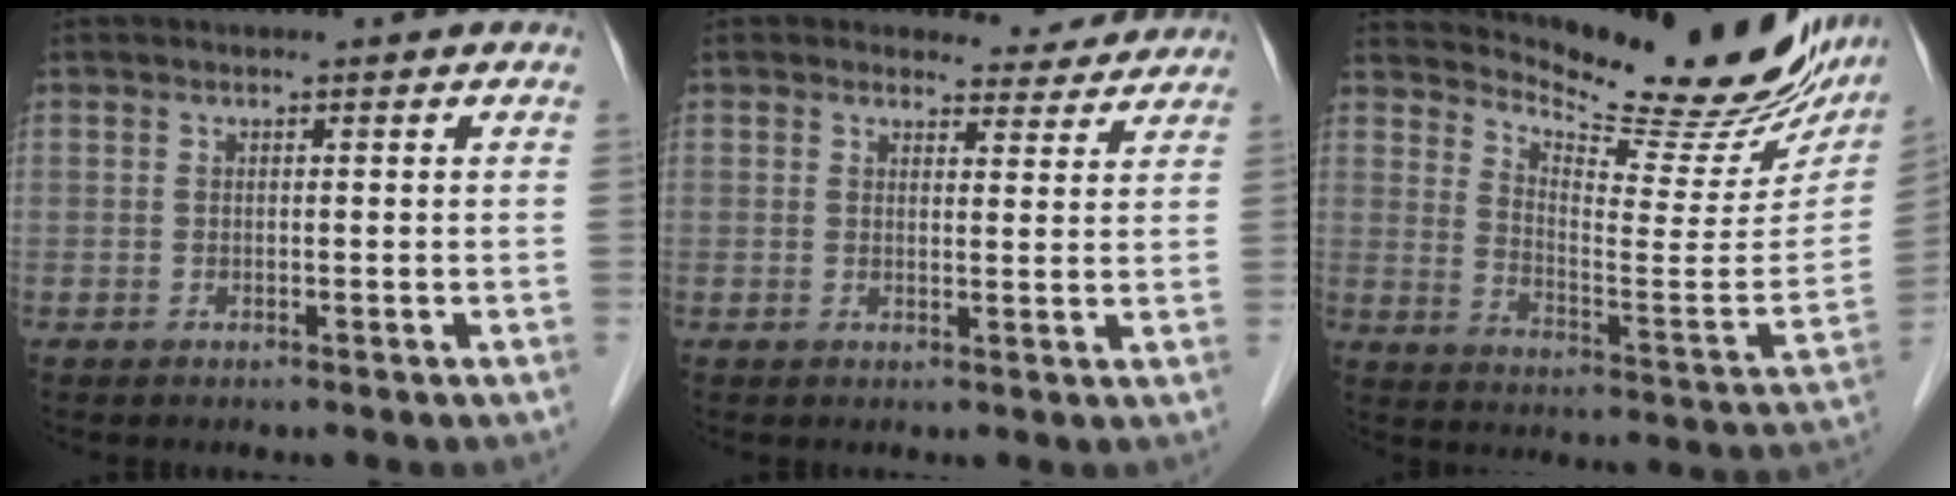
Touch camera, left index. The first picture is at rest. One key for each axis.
{"total": 4.6, "fx": 4.2, "fy": 1.7, "fz": -0.2, "tx": 0.008, "ty": -0.003, "tz": 0.042}
{"total": 23.5, "fx": 21.1, "fy": 4.9, "fz": 9.1, "tx": -0.134, "ty": -0.074, "tz": 0.276}